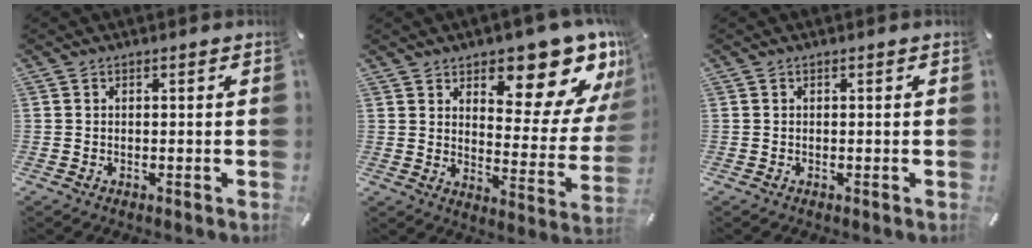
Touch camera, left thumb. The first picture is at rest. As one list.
[{"total": 15.1, "force": [10.5, 6.4, 8.8], "torque": [-0.091, -0.102, 0.169]}, {"total": 0.0}]